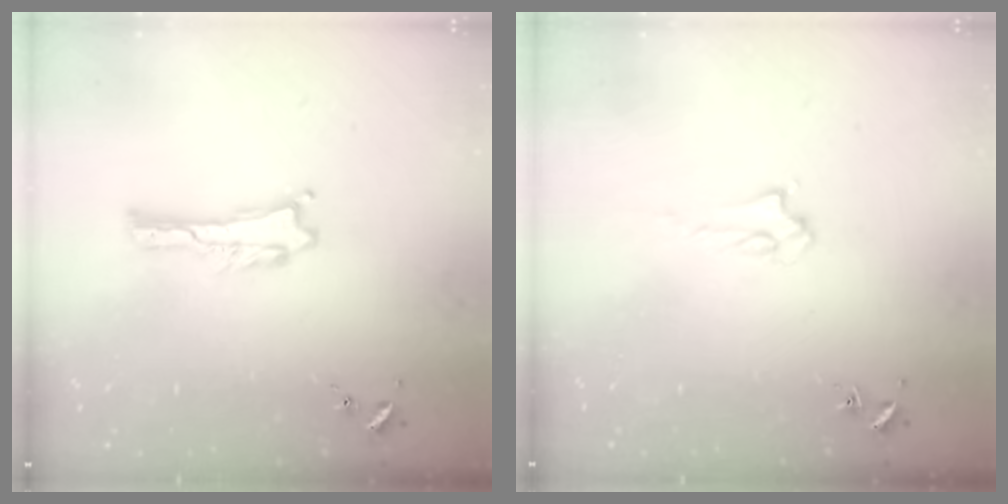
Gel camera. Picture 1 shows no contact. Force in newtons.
{"total": 1.6, "press": 1.6, "slide": 0.2}